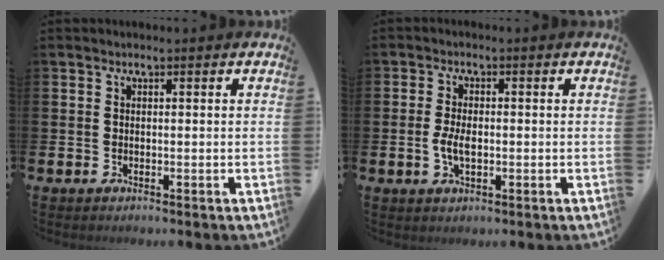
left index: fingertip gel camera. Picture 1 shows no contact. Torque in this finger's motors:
{"motor_torque": [0.92, 0.29, 0.15, 0.10]}